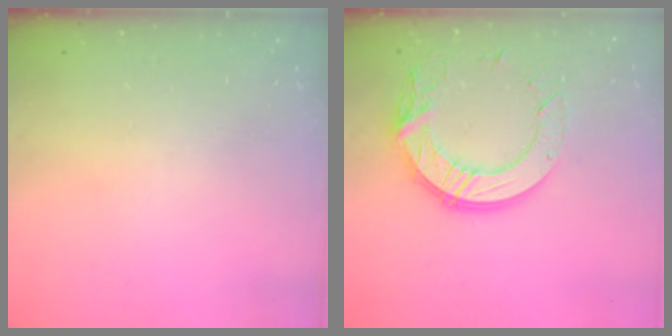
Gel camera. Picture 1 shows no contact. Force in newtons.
{"total": 16.0, "press": 16.0, "slide": 1.0}